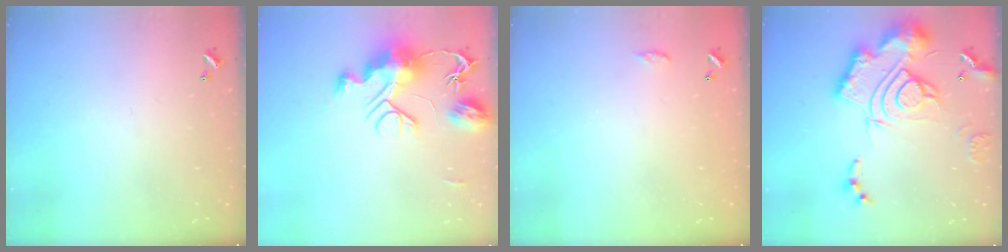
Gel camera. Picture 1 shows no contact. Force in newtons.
{"total": 13.2, "press": 13.2, "slide": 1.1}
{"total": 3.0, "press": 3.0, "slide": 0.5}
{"total": 23.3, "press": 23.1, "slide": 2.3}